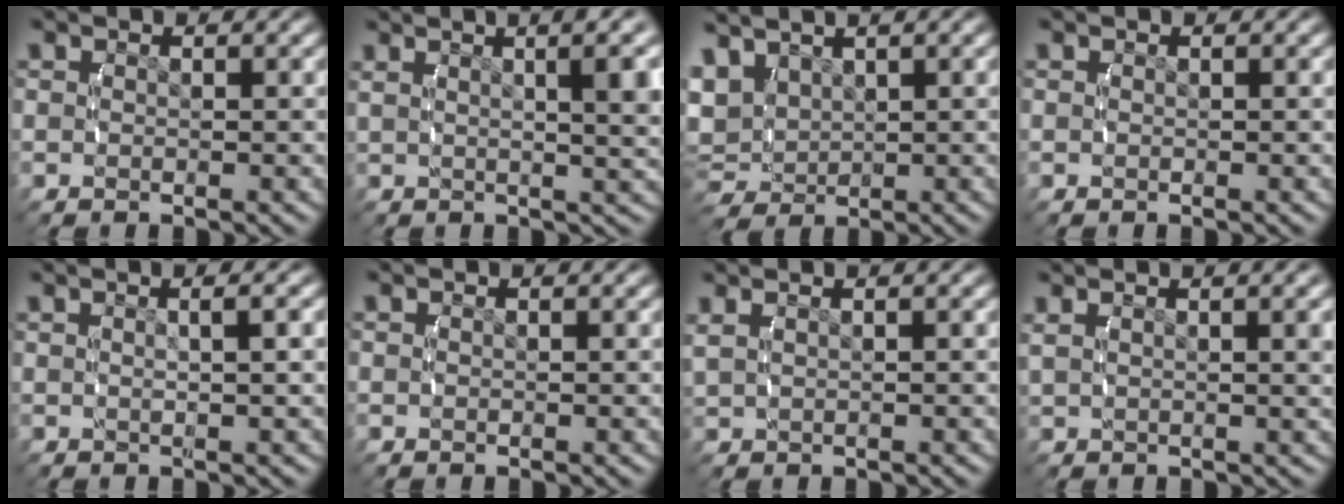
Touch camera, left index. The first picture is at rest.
{"total": 8.7, "force": [4.1, 3.1, 7.0], "torque": [-0.064, 0.037, 0.053]}
{"total": 5.7, "force": [1.7, 4.7, 2.6], "torque": [-0.074, -0.016, 0.041]}
{"total": 0.0}
{"total": 1.9, "force": [0.8, 0.3, 1.7], "torque": [-0.018, 0.011, 0.012]}
{"total": 0.0}
{"total": 1.6, "force": [0.9, 0.8, 1.1], "torque": [-0.022, 0.015, 0.016]}
{"total": 3.5, "force": [1.9, 0.9, 2.7], "torque": [-0.027, 0.024, 0.028]}